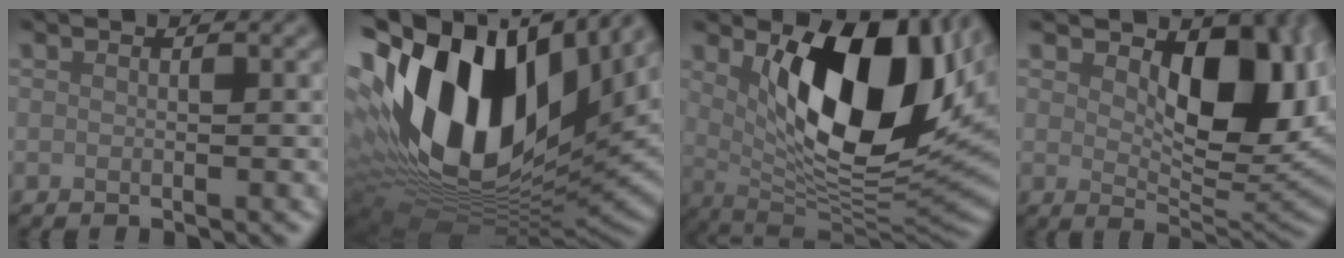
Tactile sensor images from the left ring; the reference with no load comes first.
{"total": 18.7, "force": [3.7, 11.8, 14.1], "torque": [-0.303, -0.005, 0.070]}
{"total": 14.1, "force": [3.3, 6.9, 11.8], "torque": [-0.167, -0.024, 0.060]}
{"total": 9.3, "force": [2.4, 5.1, 7.4], "torque": [-0.112, -0.011, 0.041]}